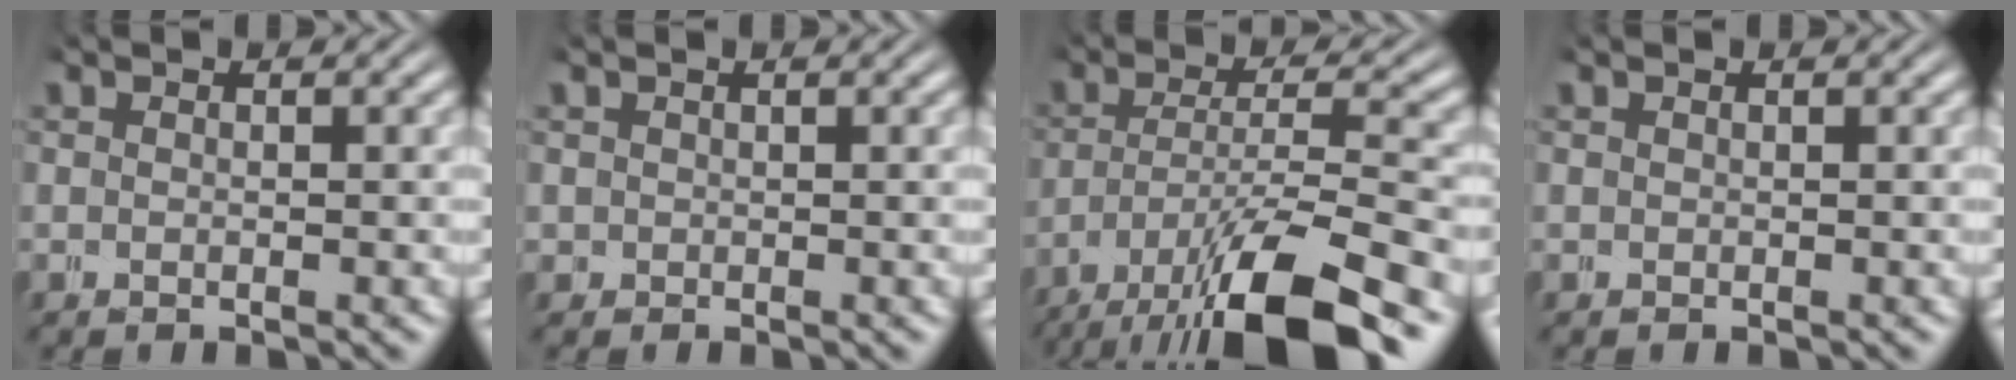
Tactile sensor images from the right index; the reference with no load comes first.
{"total": 0.8, "force": [0.5, 0.3, -0.5], "torque": [0.012, -0.001, 0.012]}
{"total": 7.9, "force": [-3.3, 2.9, 6.5], "torque": [-0.103, -0.021, -0.035]}
{"total": 0.0}